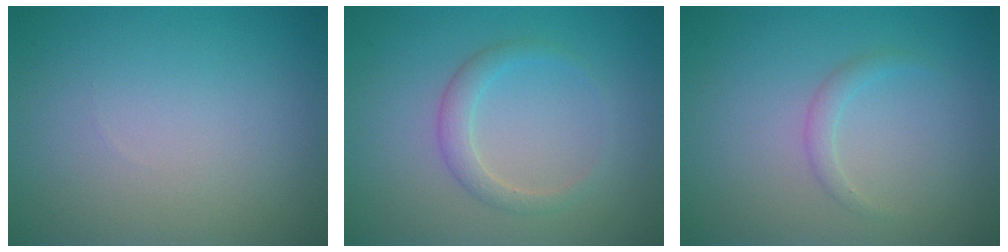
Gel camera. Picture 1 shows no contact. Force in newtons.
{"total": 1.9, "press": 1.9, "slide": 0.1}
{"total": 1.1, "press": 1.1, "slide": 0.0}